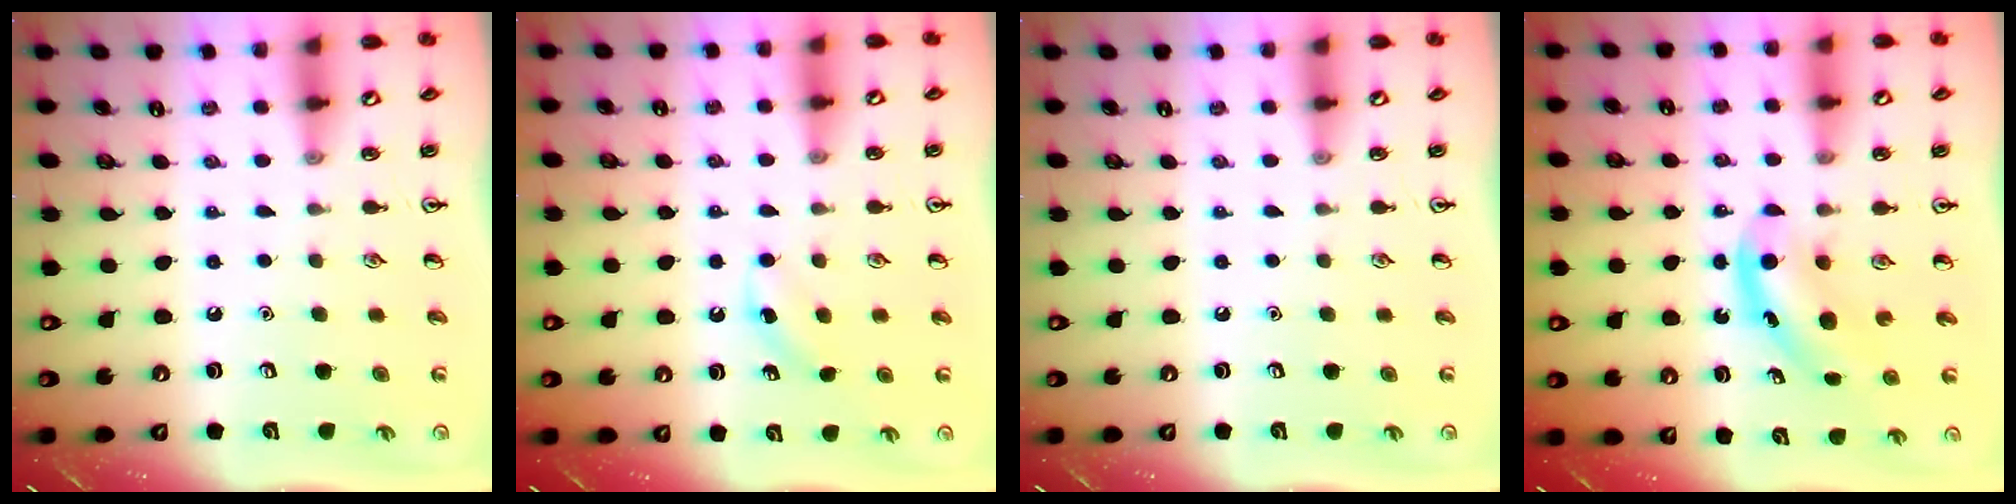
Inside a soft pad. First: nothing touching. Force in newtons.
{"total": 2.6, "press": 2.4, "slide": 0.8}
{"total": 0.0}
{"total": 4.9, "press": 4.8, "slide": 0.9}